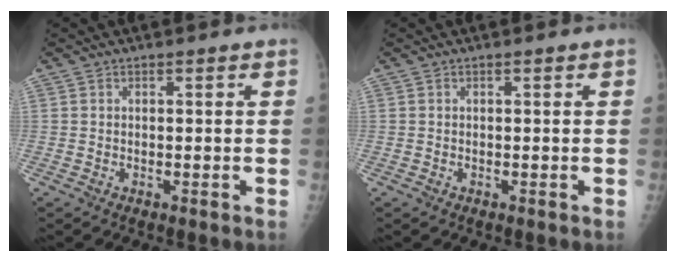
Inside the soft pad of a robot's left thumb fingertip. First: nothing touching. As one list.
[{"total": 0.0}]